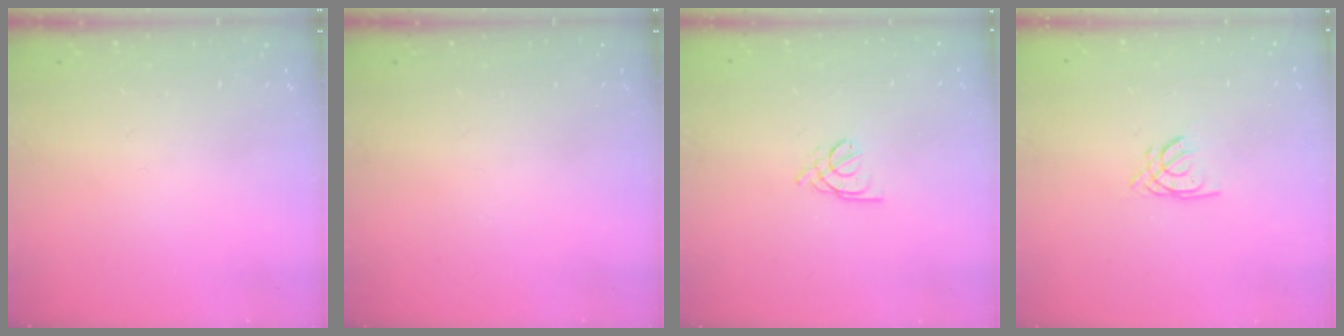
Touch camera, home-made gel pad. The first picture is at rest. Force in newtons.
{"total": 0.0}
{"total": 1.6, "press": 1.5, "slide": 0.5}
{"total": 1.8, "press": 1.8, "slide": 0.3}